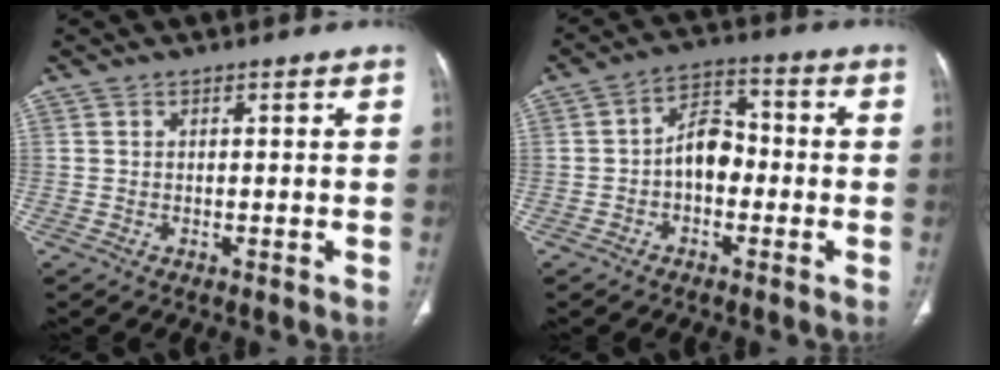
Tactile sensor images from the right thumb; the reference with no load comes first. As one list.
[{"total": 7.4, "force": [-1.3, 5.0, 5.3], "torque": [-0.064, 0.030, -0.034]}]